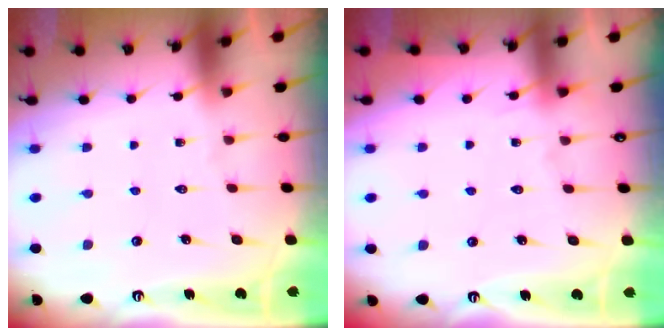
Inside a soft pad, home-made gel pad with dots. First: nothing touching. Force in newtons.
{"total": 3.9, "press": 3.9, "slide": 0.5}